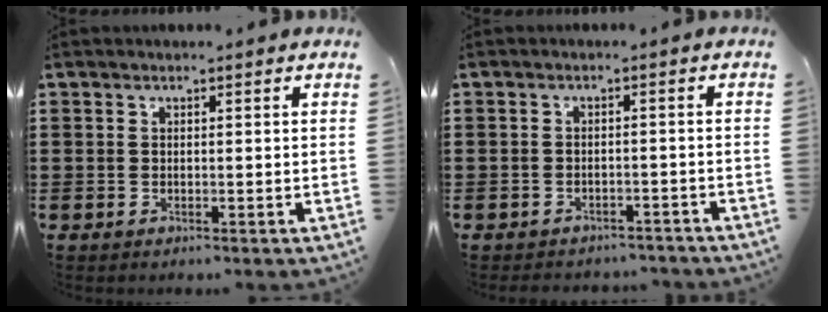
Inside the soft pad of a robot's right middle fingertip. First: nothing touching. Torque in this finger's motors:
{"motor_torque": [2.01, 0.13, -0.04, 0.00]}